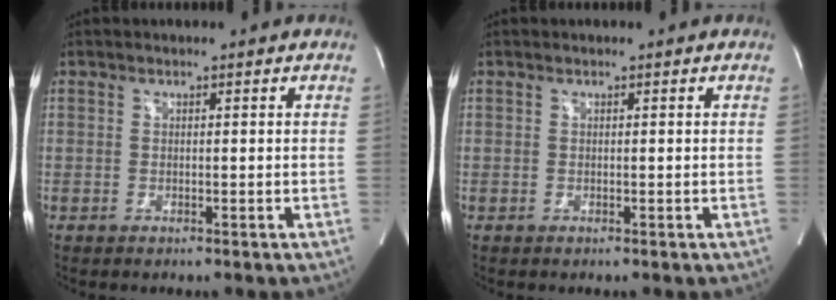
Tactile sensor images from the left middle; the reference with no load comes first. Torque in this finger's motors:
{"motor_torque": [0.12, 0.03, -0.06, -0.01]}